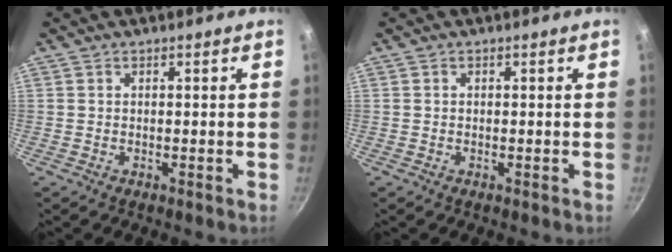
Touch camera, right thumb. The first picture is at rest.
{"total": 0.0}